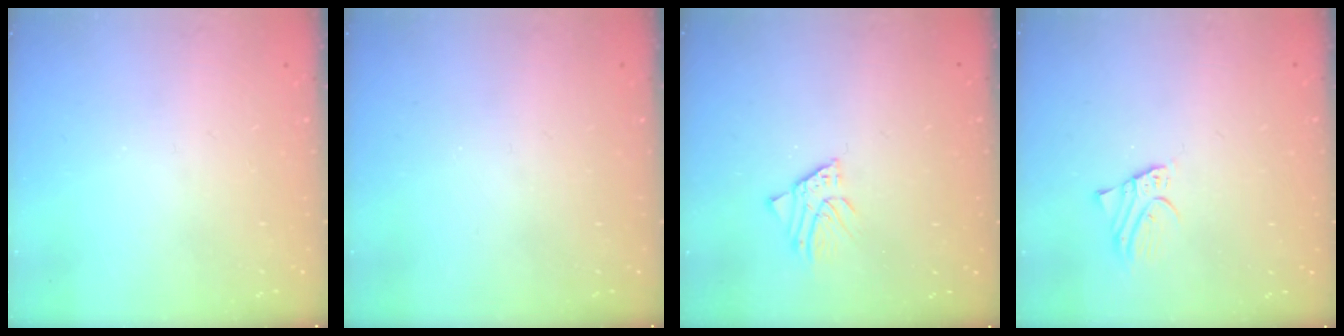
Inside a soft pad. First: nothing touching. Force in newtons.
{"total": 0.0}
{"total": 1.4, "press": 1.4, "slide": 0.0}
{"total": 2.6, "press": 2.6, "slide": 0.1}